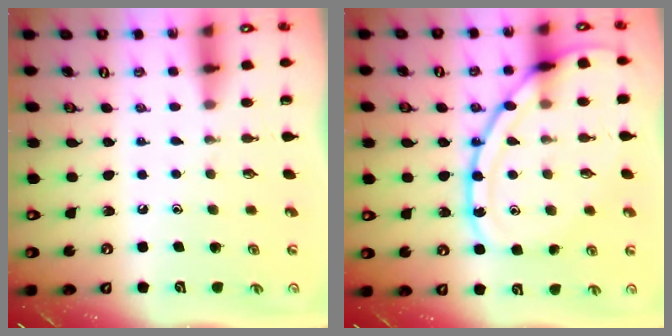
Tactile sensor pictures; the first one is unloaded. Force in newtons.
{"total": 16.6, "press": 16.5, "slide": 1.4}